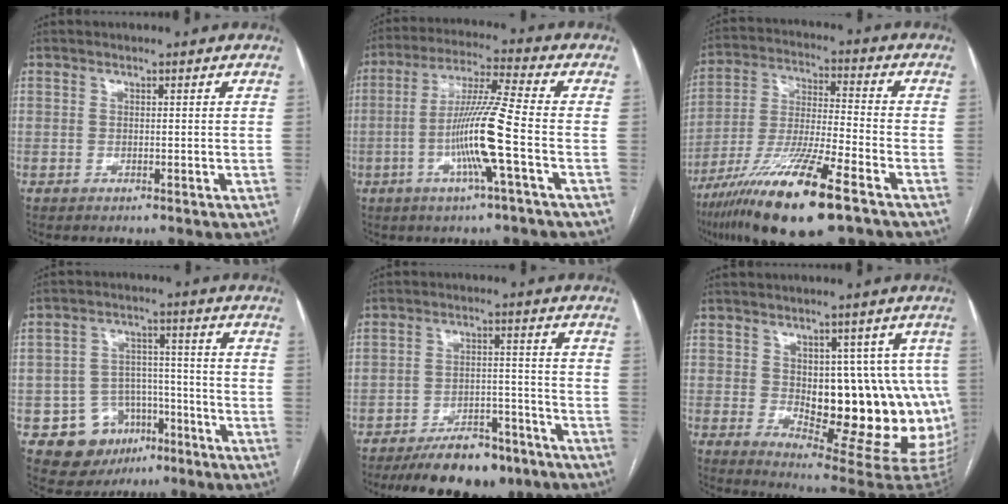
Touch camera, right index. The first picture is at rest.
{"total": 11.4, "force": [-3.0, -1.2, 11.0], "torque": [-0.211, -0.004, -0.063]}
{"total": 18.0, "force": [-10.9, 1.7, 14.3], "torque": [-0.280, -0.044, -0.195]}
{"total": 9.4, "force": [-4.6, 7.9, 2.3], "torque": [-0.029, 0.029, -0.059]}
{"total": 12.2, "force": [-9.8, 4.6, 5.6], "torque": [-0.076, 0.012, -0.151]}
{"total": 19.1, "force": [-0.3, 9.1, 16.8], "torque": [-0.157, 0.010, 0.022]}